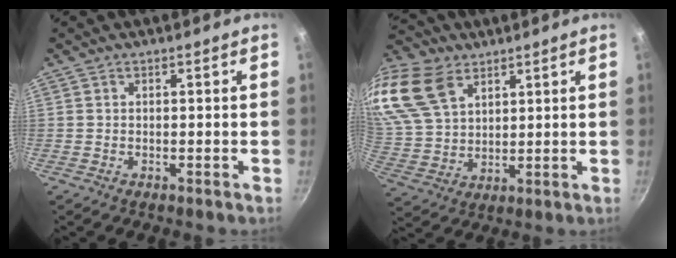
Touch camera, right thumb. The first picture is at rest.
{"total": 16.7, "force": [8.8, 10.8, 9.1], "torque": [-0.187, -0.009, 0.179]}